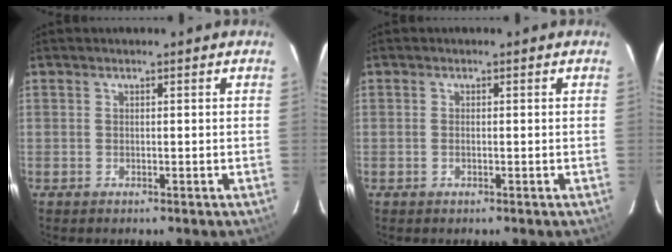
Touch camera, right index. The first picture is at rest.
{"total": 0.6, "force": [-0.3, 0.3, 0.5], "torque": [-0.011, 0.001, -0.005]}